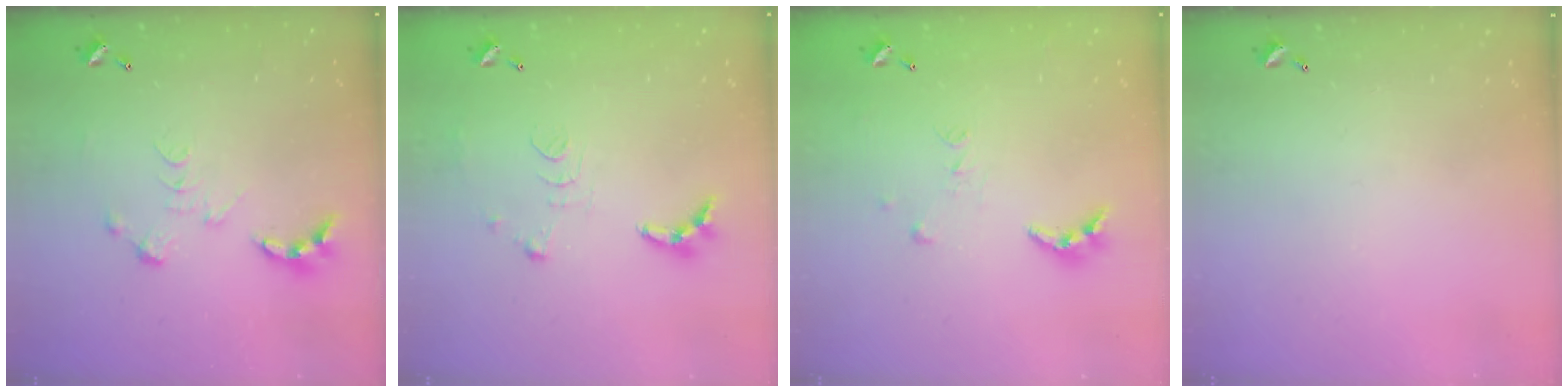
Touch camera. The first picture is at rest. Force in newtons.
{"total": 9.3, "press": 9.3, "slide": 0.8}
{"total": 8.1, "press": 8.1, "slide": 0.7}
{"total": 0.0}